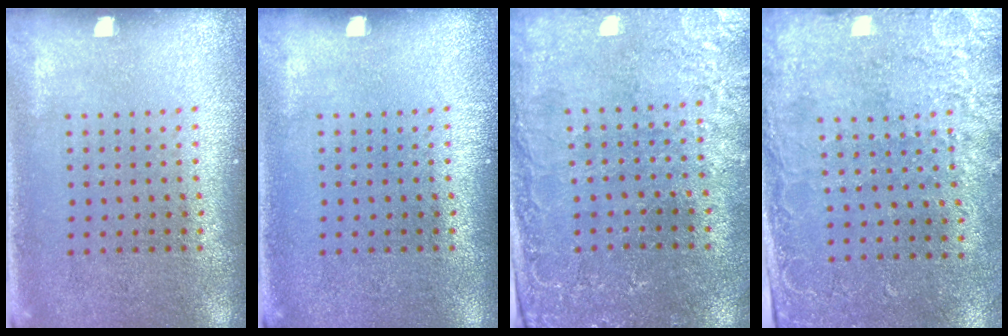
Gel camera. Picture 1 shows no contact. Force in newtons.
{"total": 0.0}
{"total": 0.6, "press": 0.4, "slide": 0.4}
{"total": 2.6, "press": 2.1, "slide": 1.5}